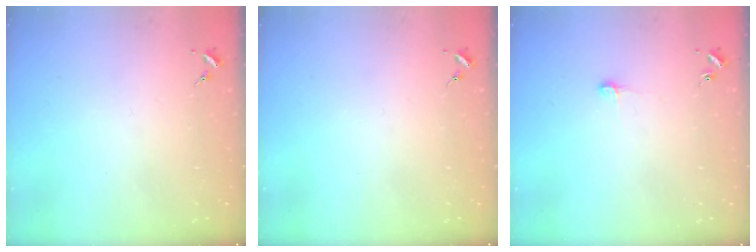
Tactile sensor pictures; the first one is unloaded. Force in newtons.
{"total": 0.0}
{"total": 5.4, "press": 5.4, "slide": 0.5}